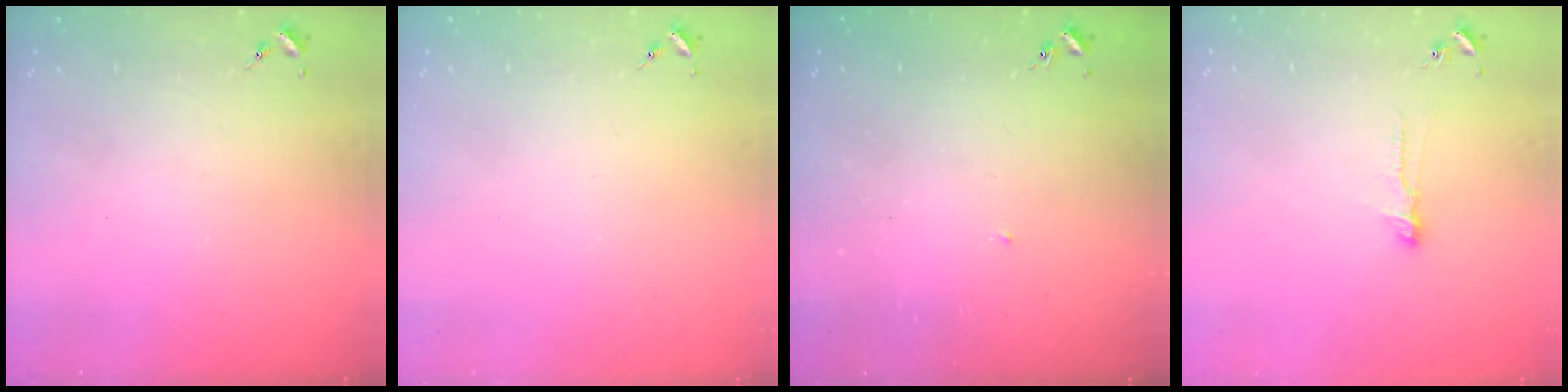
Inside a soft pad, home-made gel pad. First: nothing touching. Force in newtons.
{"total": 0.0}
{"total": 4.0, "press": 4.0, "slide": 0.3}
{"total": 7.2, "press": 7.1, "slide": 0.6}